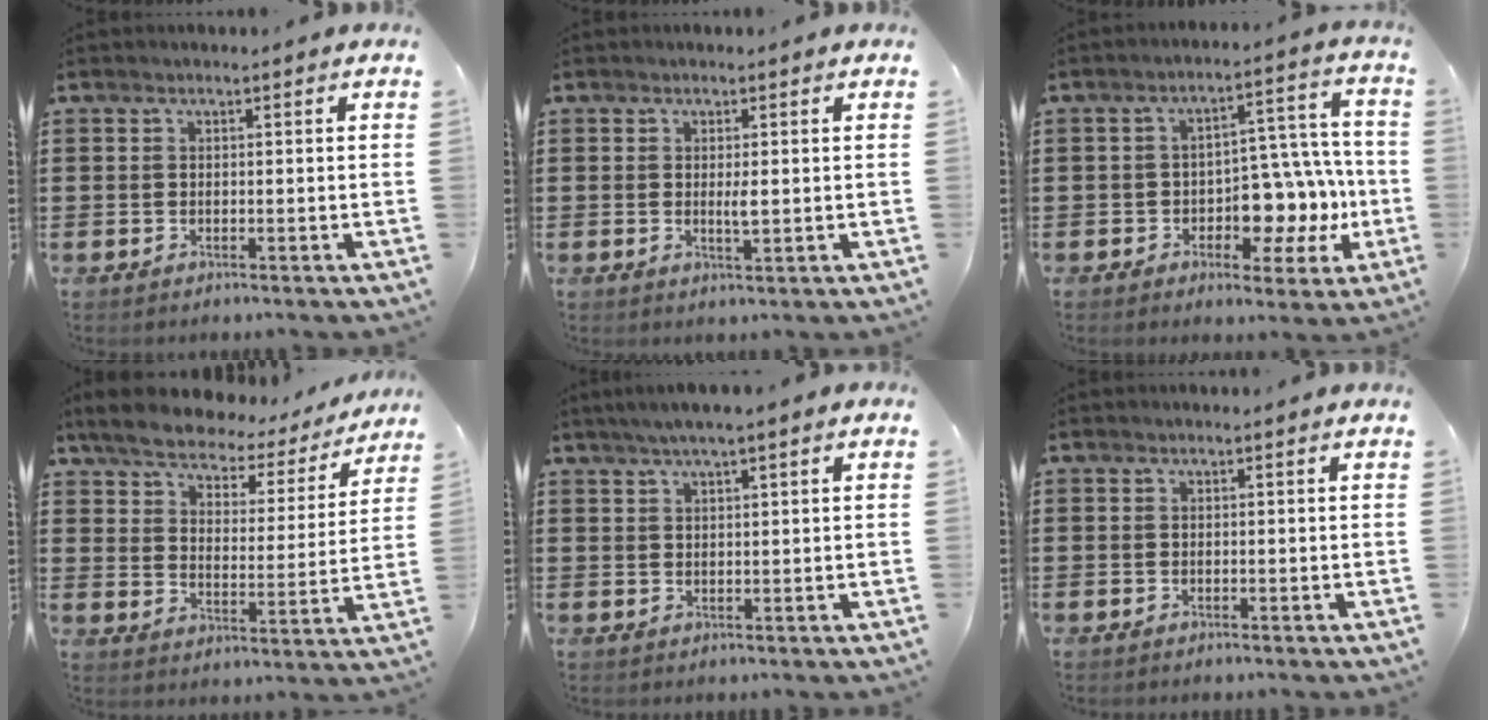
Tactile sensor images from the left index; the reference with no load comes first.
{"total": 1.9, "force": [0.1, 0.4, 1.8], "torque": [-0.035, -0.002, 0.001]}
{"total": 7.8, "force": [-1.9, 5.4, 5.3], "torque": [-0.075, 0.003, -0.034]}
{"total": 5.6, "force": [5.1, 1.5, 1.7], "torque": [-0.061, -0.028, 0.085]}
{"total": 2.1, "force": [1.3, 0.1, 1.7], "torque": [-0.033, 0.002, 0.023]}
{"total": 0.0}